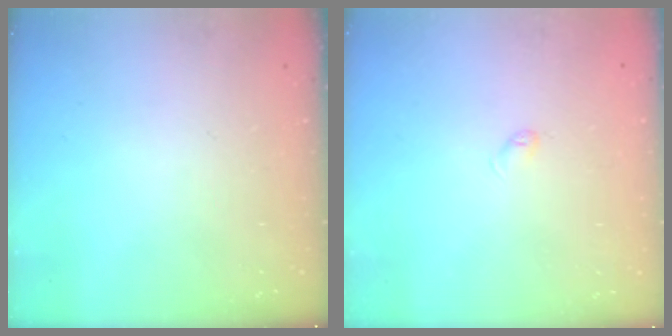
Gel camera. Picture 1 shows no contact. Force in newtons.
{"total": 2.7, "press": 2.6, "slide": 0.4}